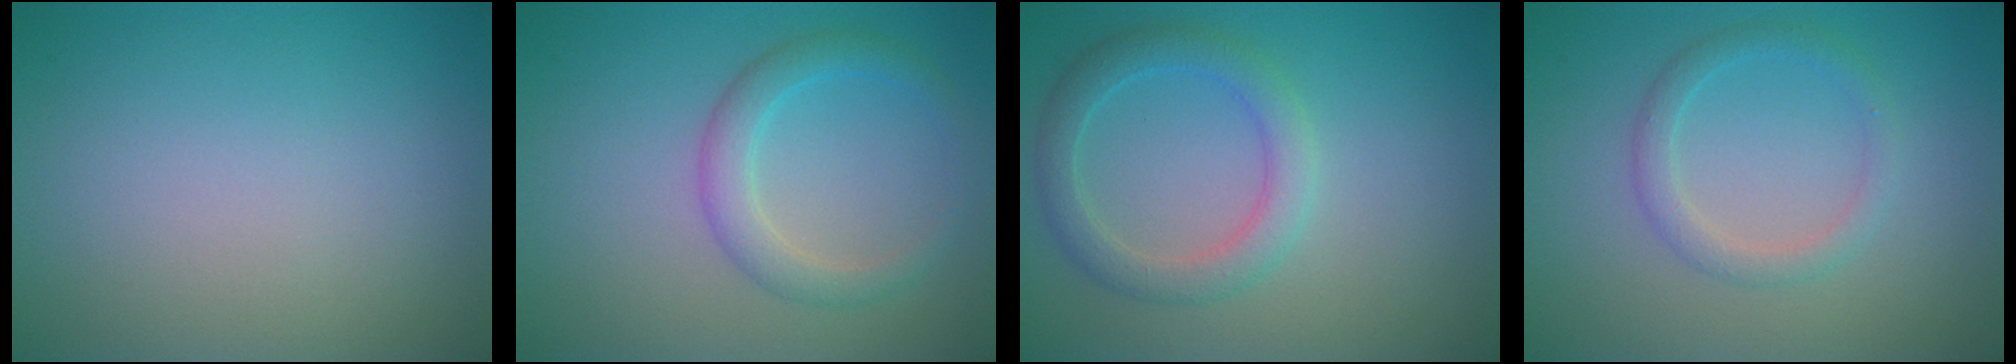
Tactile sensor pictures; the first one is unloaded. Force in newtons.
{"total": 2.7, "press": 2.7, "slide": 0.1}
{"total": 3.2, "press": 3.2, "slide": 0.1}
{"total": 2.0, "press": 2.0, "slide": 0.1}